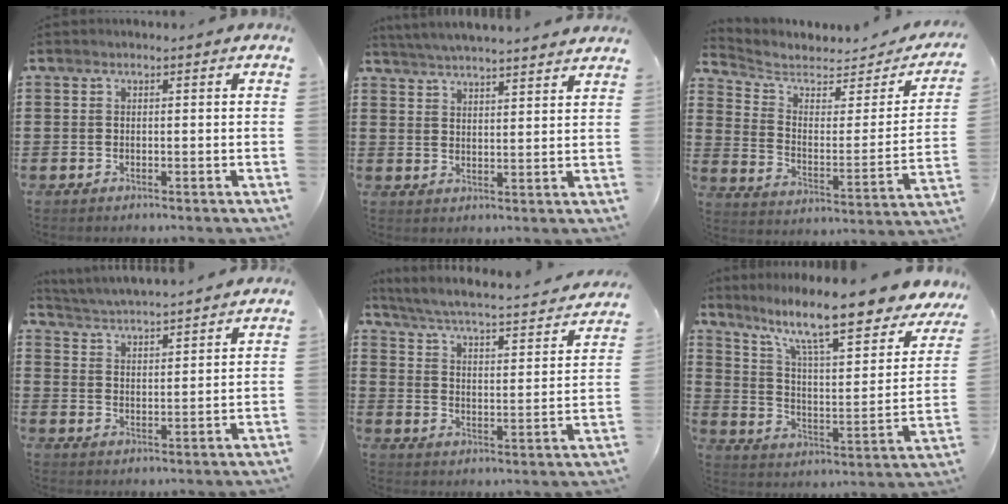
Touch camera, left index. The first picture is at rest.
{"total": 4.1, "force": [4.0, -0.7, 0.4], "torque": [-0.023, -0.020, 0.071]}
{"total": 5.1, "force": [4.3, 2.0, 2.0], "torque": [-0.065, -0.026, 0.070]}
{"total": 3.9, "force": [3.9, -0.5, 0.2], "torque": [-0.025, -0.029, 0.064]}
{"total": 3.4, "force": [3.1, -0.3, 1.5], "torque": [-0.049, -0.033, 0.040]}
{"total": 12.6, "force": [9.8, 1.6, 7.8], "torque": [-0.161, -0.067, 0.161]}